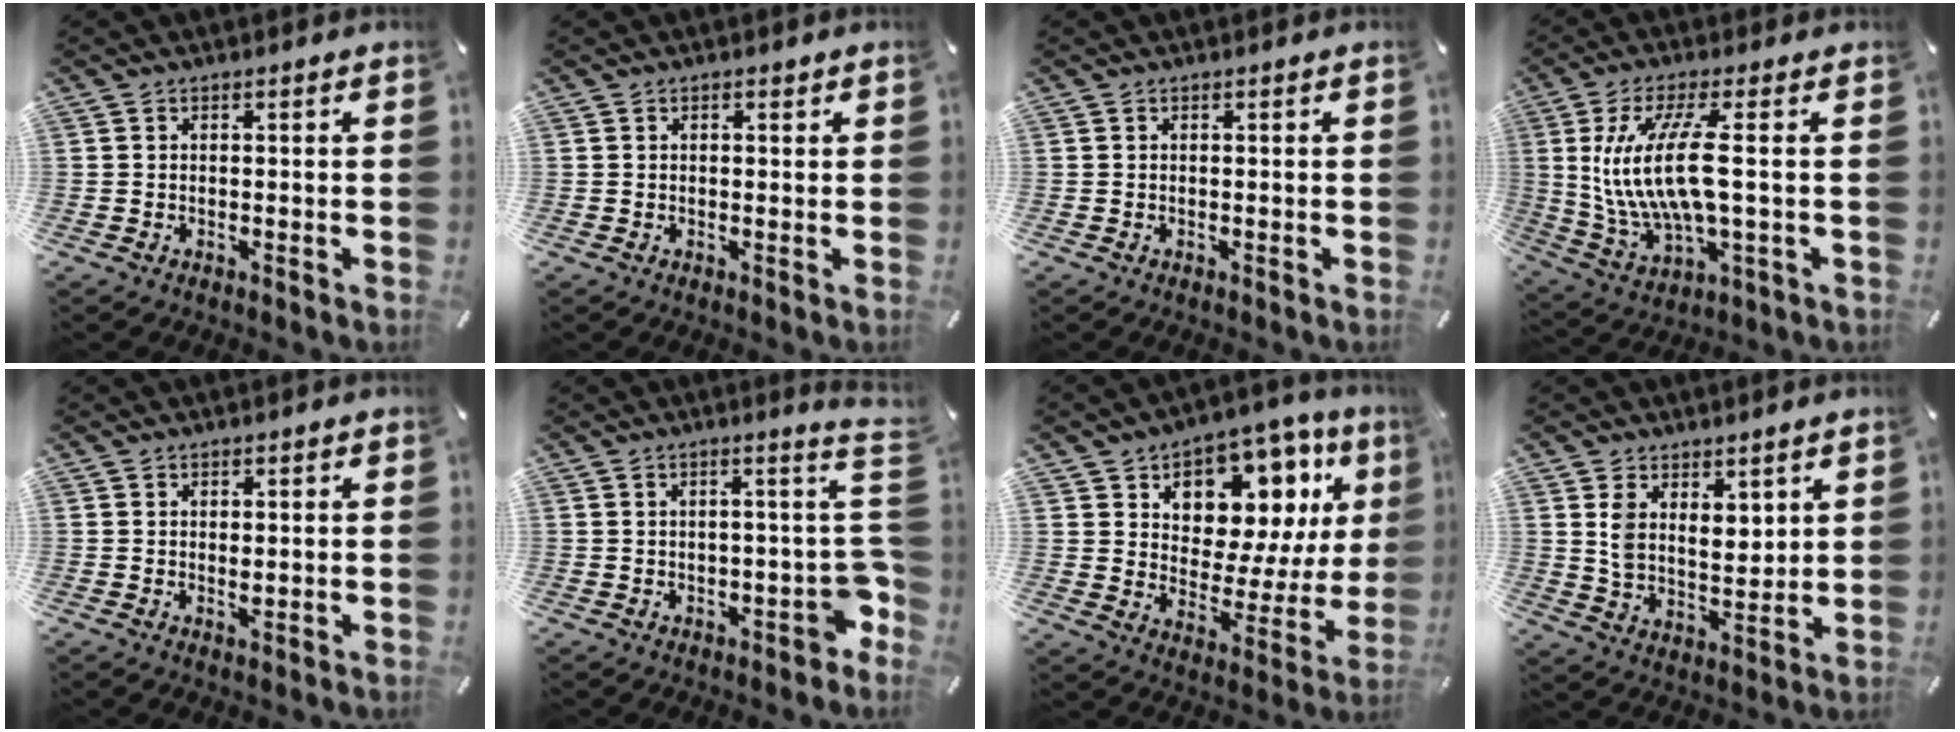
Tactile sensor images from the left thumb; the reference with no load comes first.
{"total": 0.6, "force": [0.1, 0.4, 0.5], "torque": [-0.002, -0.001, 0.000]}
{"total": 0.0}
{"total": 15.5, "force": [1.7, 4.6, 14.7], "torque": [-0.324, -0.020, 0.020]}
{"total": 1.5, "force": [0.3, 1.0, 1.1], "torque": [-0.016, -0.002, 0.004]}
{"total": 9.4, "force": [-0.6, 2.3, 9.1], "torque": [-0.112, -0.012, -0.003]}
{"total": 12.6, "force": [7.7, 8.4, 5.4], "torque": [-0.078, -0.073, 0.134]}
{"total": 7.5, "force": [4.6, 4.8, 3.5], "torque": [-0.071, -0.020, 0.086]}